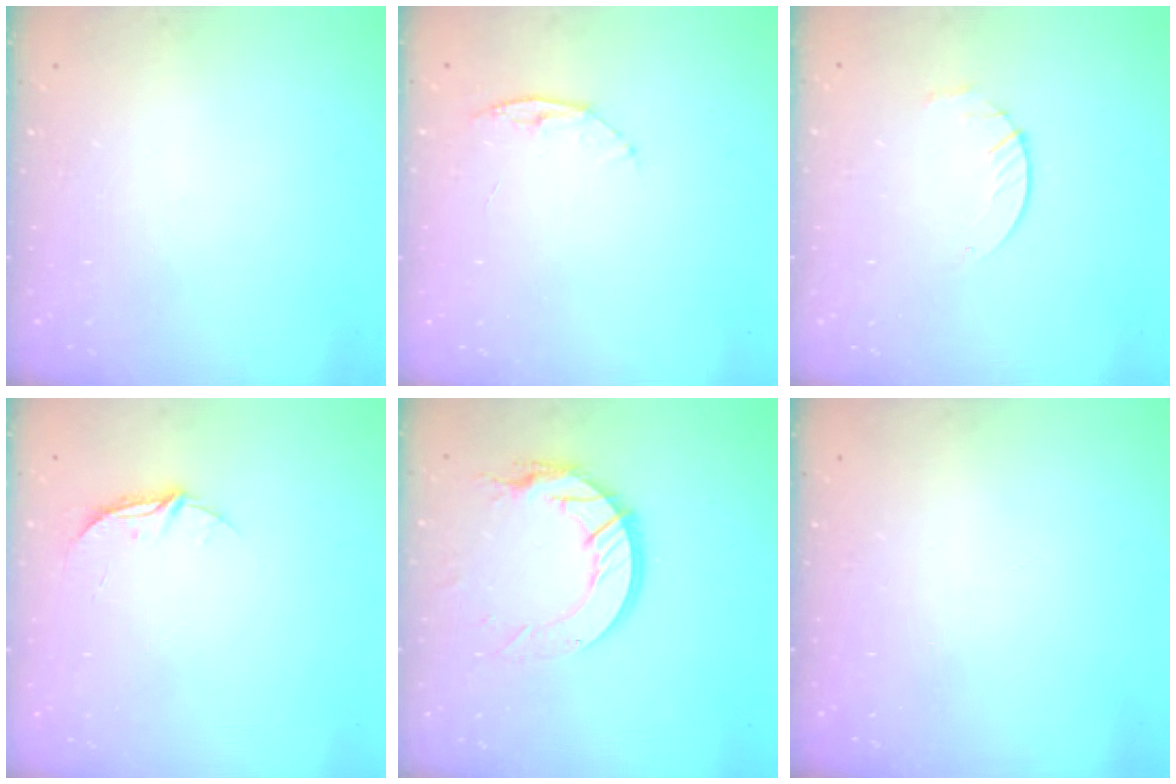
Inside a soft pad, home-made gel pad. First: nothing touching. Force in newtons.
{"total": 5.1, "press": 5.1, "slide": 0.5}
{"total": 2.9, "press": 2.9, "slide": 0.4}
{"total": 5.3, "press": 5.3, "slide": 0.5}
{"total": 13.6, "press": 13.6, "slide": 1.2}
{"total": 0.0}